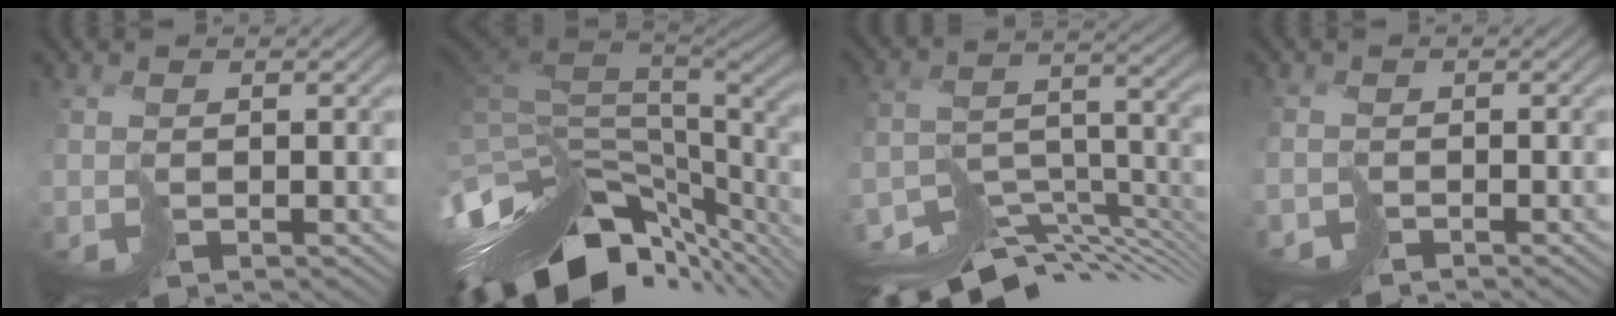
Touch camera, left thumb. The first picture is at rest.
{"total": 13.3, "force": [-4.5, 6.3, 10.7], "torque": [-0.229, -0.013, -0.060]}
{"total": 13.5, "force": [-11.8, 3.2, 5.6], "torque": [-0.093, 0.006, -0.189]}
{"total": 2.1, "force": [-2.0, 0.5, -0.3], "torque": [0.017, -0.004, -0.045]}